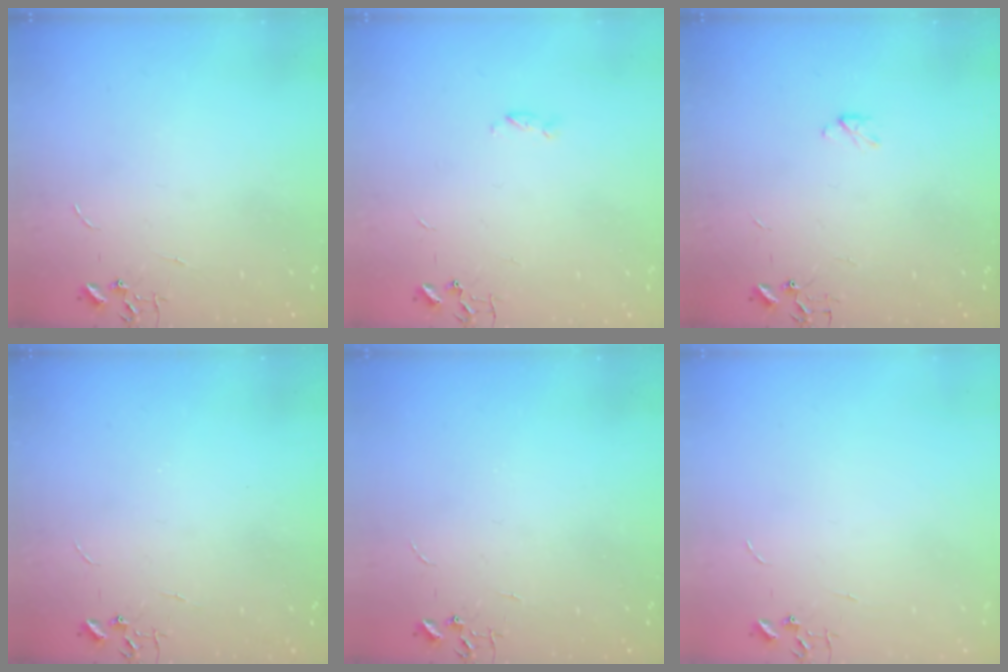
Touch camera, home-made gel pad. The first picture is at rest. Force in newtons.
{"total": 2.3, "press": 2.2, "slide": 0.4}
{"total": 2.9, "press": 2.9, "slide": 0.5}
{"total": 0.0}
{"total": 0.0}
{"total": 0.0}